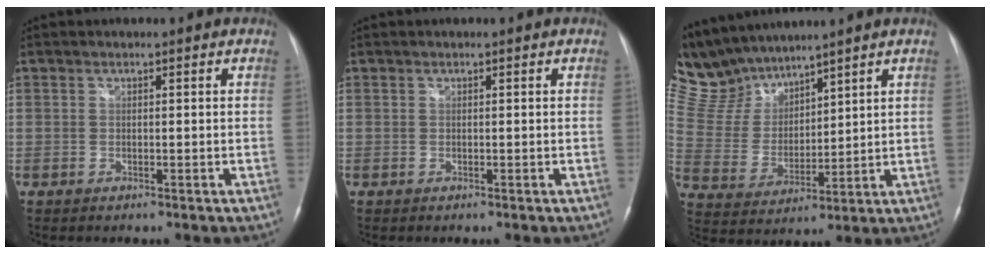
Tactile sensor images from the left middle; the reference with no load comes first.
{"total": 0.0}
{"total": 10.6, "force": [10.1, 2.5, 2.0], "torque": [-0.067, 0.018, 0.218]}